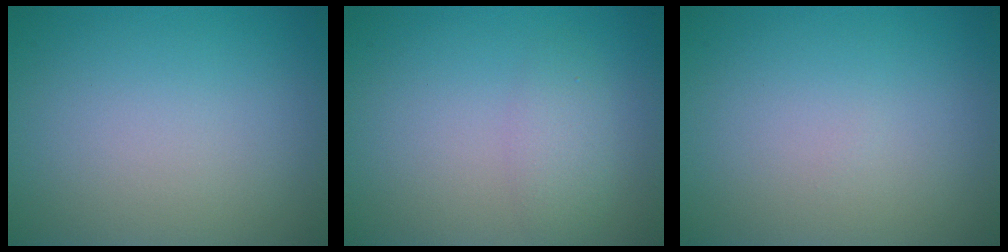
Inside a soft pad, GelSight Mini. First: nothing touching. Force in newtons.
{"total": 1.9, "press": 1.9, "slide": 0.1}
{"total": 0.0}